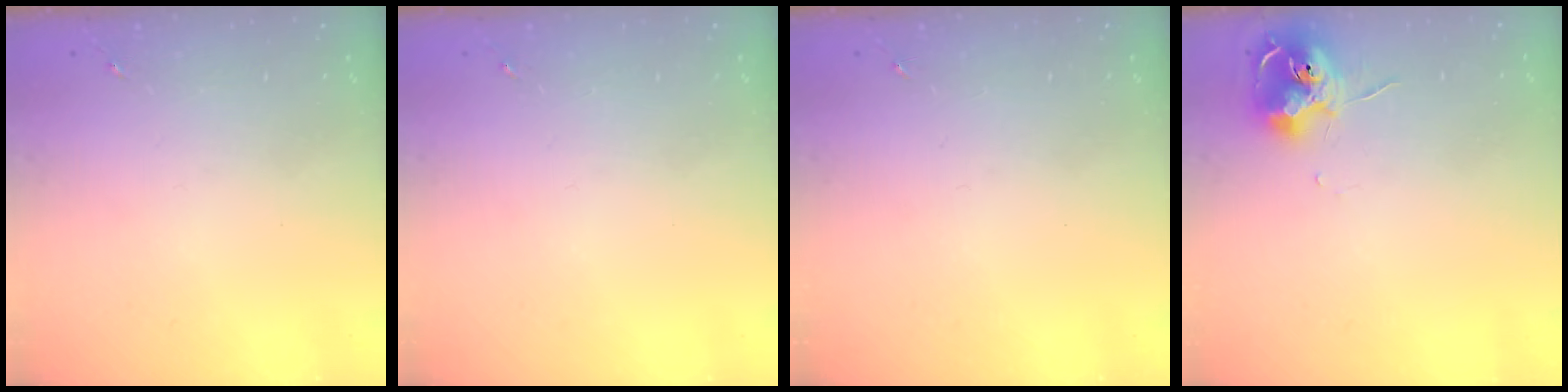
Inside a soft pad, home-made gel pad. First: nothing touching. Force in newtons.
{"total": 0.0}
{"total": 0.0}
{"total": 11.1, "press": 11.0, "slide": 0.6}